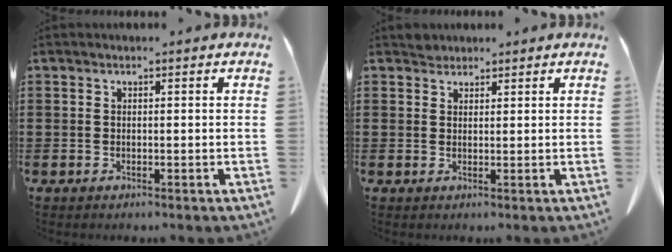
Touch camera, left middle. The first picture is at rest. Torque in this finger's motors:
{"motor_torque": [0.01, 0.00, 0.00, 0.00]}